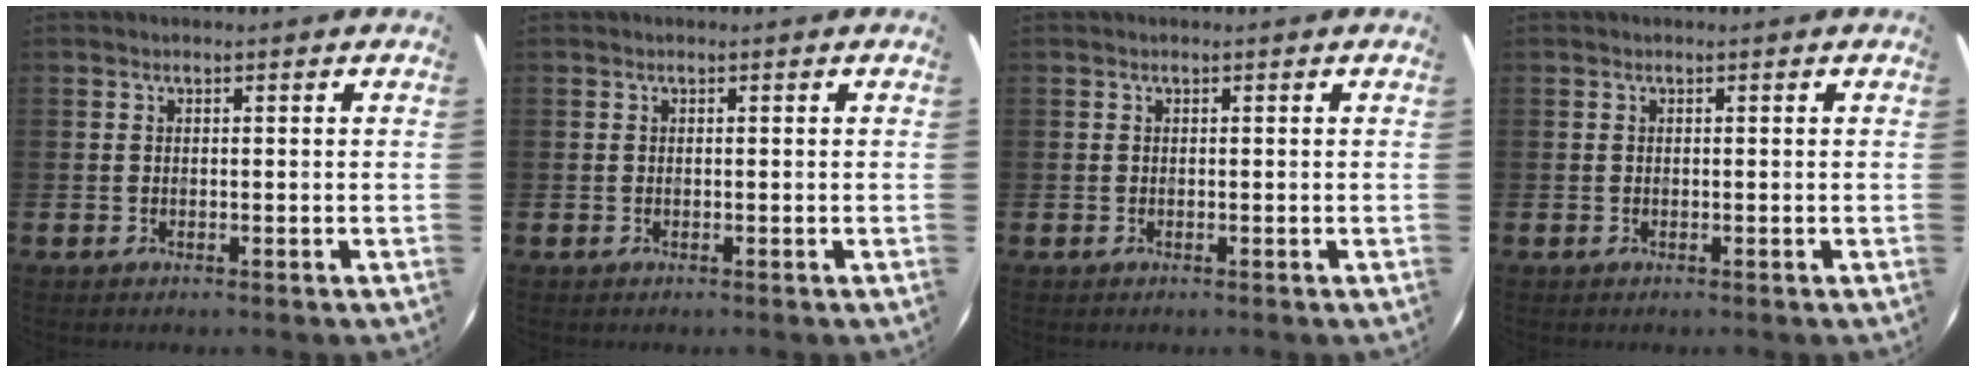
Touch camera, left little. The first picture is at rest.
{"total": 0.0}
{"total": 0.0}
{"total": 0.0}